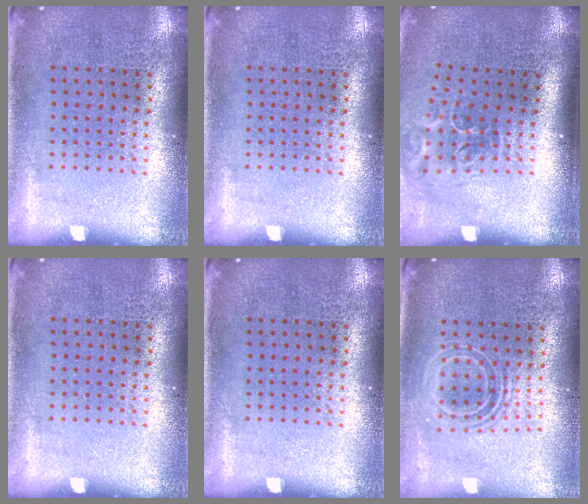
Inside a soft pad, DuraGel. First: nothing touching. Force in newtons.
{"total": 0.0}
{"total": 2.0, "press": 1.2, "slide": 1.6}
{"total": 0.0}
{"total": 0.0}
{"total": 1.7, "press": 1.3, "slide": 1.1}